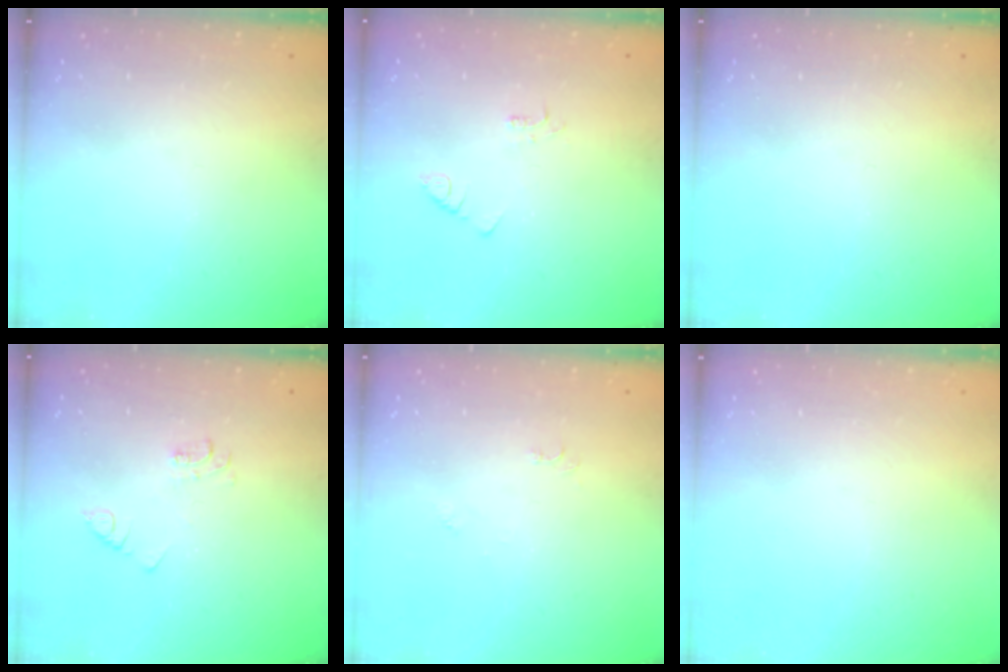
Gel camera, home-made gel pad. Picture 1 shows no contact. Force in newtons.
{"total": 2.1, "press": 2.1, "slide": 0.4}
{"total": 0.0}
{"total": 3.6, "press": 3.6, "slide": 0.6}
{"total": 4.0, "press": 4.0, "slide": 0.6}
{"total": 1.5, "press": 1.5, "slide": 0.1}